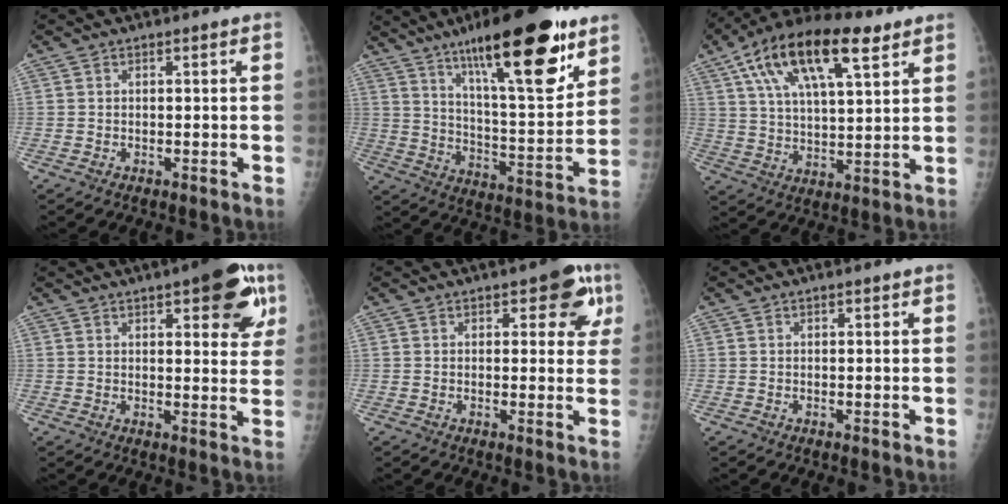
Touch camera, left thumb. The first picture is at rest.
{"total": 24.5, "force": [14.8, 6.3, 18.6], "torque": [-0.263, -0.061, 0.238]}
{"total": 20.1, "force": [10.2, 8.0, 15.4], "torque": [-0.260, -0.005, 0.177]}
{"total": 12.2, "force": [6.0, 4.4, 9.7], "torque": [-0.082, -0.016, 0.068]}
{"total": 7.3, "force": [3.1, 3.8, 5.4], "torque": [-0.021, -0.005, 0.027]}
{"total": 0.5, "force": [0.2, 0.3, 0.3], "torque": [0.000, 0.001, 0.001]}